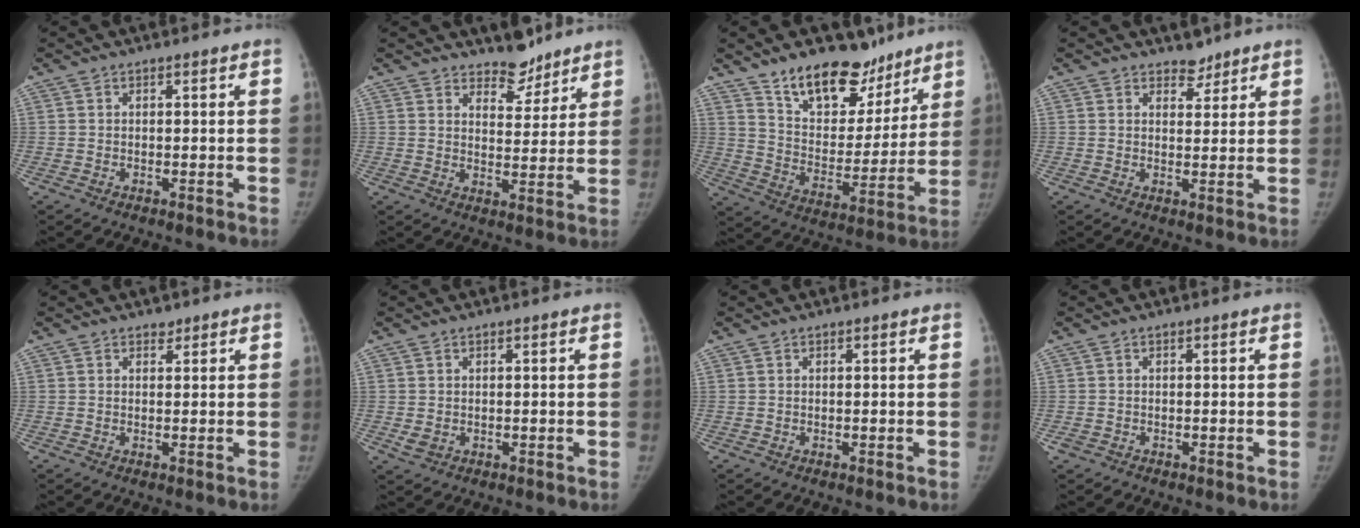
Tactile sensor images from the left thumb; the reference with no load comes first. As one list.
[{"total": 6.1, "force": [5.2, 2.8, 1.5], "torque": [0.010, -0.042, 0.085]}, {"total": 18.4, "force": [13.3, 9.7, 8.3], "torque": [-0.067, -0.087, 0.216]}, {"total": 2.8, "force": [2.4, 1.5, 0.3], "torque": [0.016, -0.017, 0.033]}, {"total": 1.0, "force": [0.8, 0.6, 0.1], "torque": [0.009, -0.006, 0.009]}, {"total": 1.8, "force": [0.0, 1.4, 1.0], "torque": [-0.019, -0.004, 0.006]}, {"total": 0.0}, {"total": 0.9, "force": [-0.6, 0.7, 0.2], "torque": [-0.008, 0.001, -0.011]}]